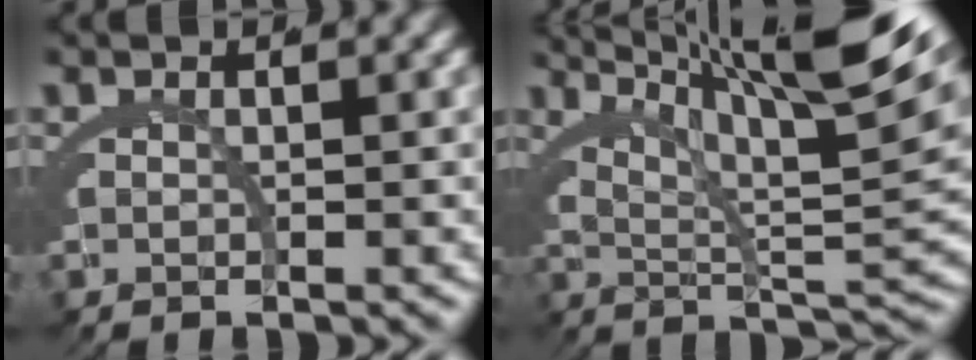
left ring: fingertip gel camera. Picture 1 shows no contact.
{"total": 11.2, "force": [5.7, 3.1, 9.1], "torque": [-0.107, 0.012, 0.080]}